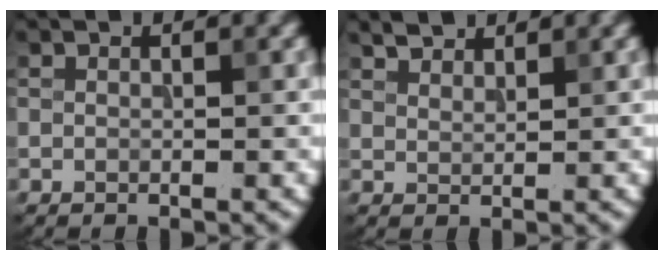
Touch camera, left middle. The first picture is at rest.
{"total": 2.0, "force": [1.9, 0.5, 0.5], "torque": [-0.011, 0.005, 0.036]}